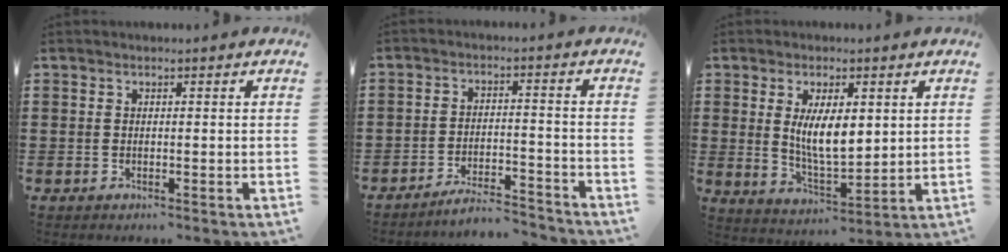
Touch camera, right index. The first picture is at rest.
{"total": 4.9, "force": [-4.8, 0.0, 1.1], "torque": [-0.027, -0.006, -0.097]}
{"total": 7.4, "force": [1.5, 2.9, 6.6], "torque": [-0.115, -0.002, 0.023]}